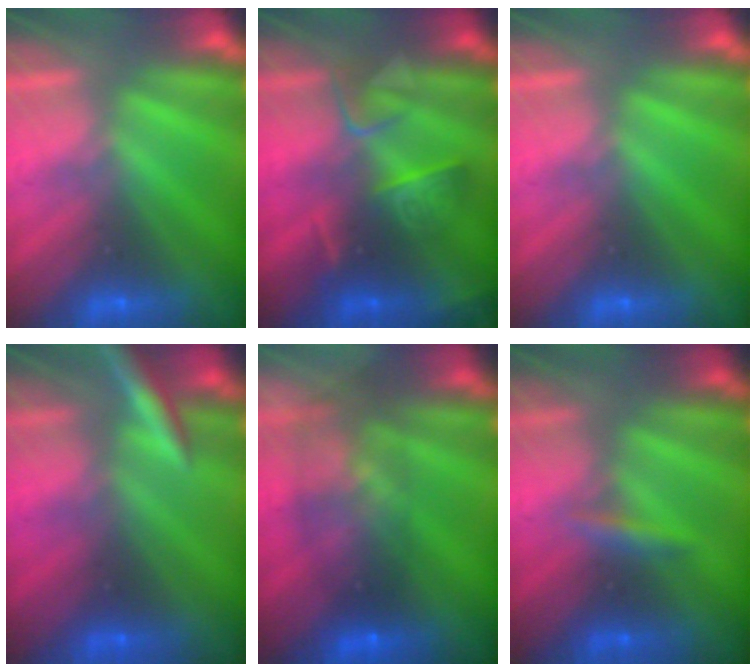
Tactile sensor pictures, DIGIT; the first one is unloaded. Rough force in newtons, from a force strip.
{"total": 2.7}
{"total": 0.0}
{"total": 2.9}
{"total": 6.9}
{"total": 2.4}